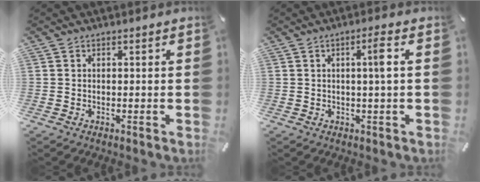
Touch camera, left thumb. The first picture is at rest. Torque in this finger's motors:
{"motor_torque": [0.39, 0.40, 0.13, 0.02, 0.01]}